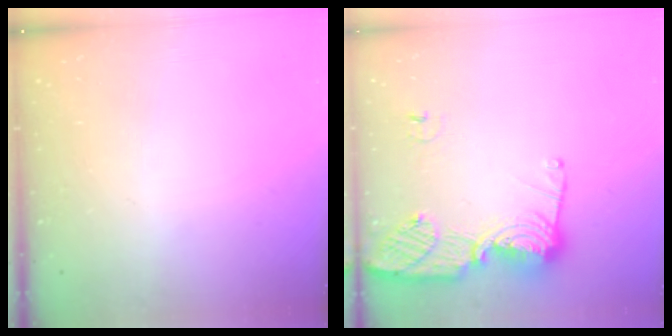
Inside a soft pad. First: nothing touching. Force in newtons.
{"total": 14.0, "press": 13.9, "slide": 1.4}